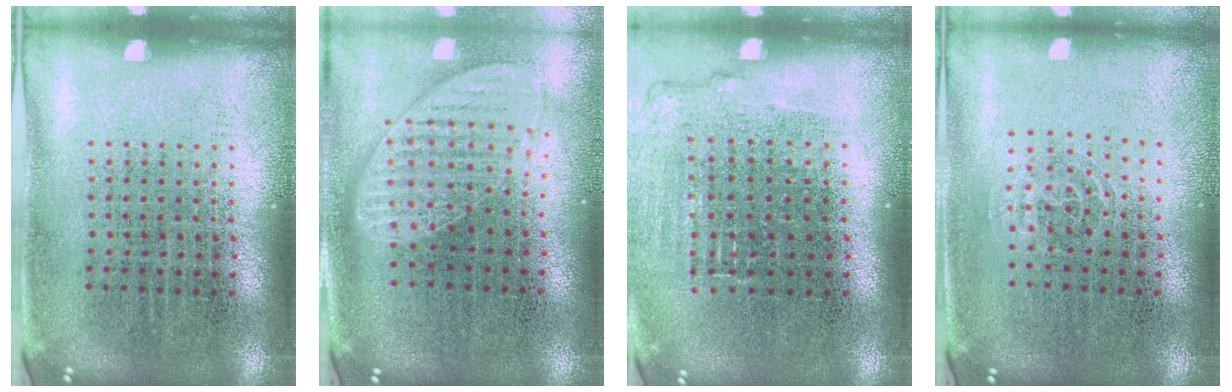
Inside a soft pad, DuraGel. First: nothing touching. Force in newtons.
{"total": 1.4, "press": 1.2, "slide": 0.7}
{"total": 1.1, "press": 1.1, "slide": 0.4}
{"total": 0.9, "press": 0.5, "slide": 0.8}